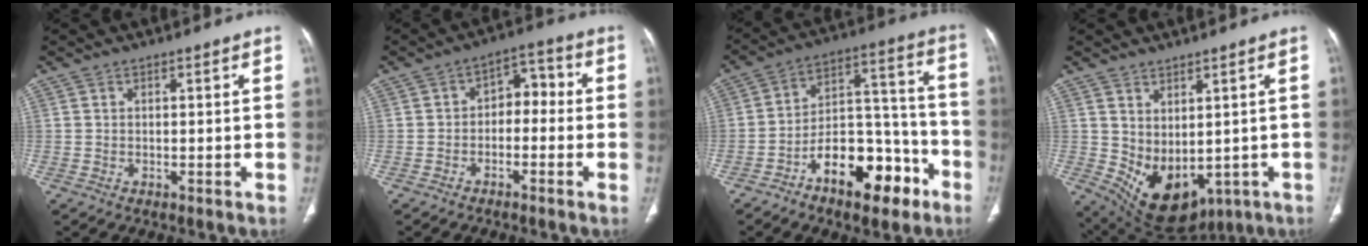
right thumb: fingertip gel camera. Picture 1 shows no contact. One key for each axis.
{"total": 6.2, "fx": -1.3, "fy": 4.3, "fz": 4.3, "tx": -0.038, "ty": 0.040, "tz": -0.034}
{"total": 17.3, "fx": -9.4, "fy": 8.7, "fz": 11.6, "tx": -0.141, "ty": 0.088, "tz": -0.149}
{"total": 11.9, "fx": -1.3, "fy": 7.6, "fz": 9.0, "tx": -0.128, "ty": -0.012, "tz": 0.019}